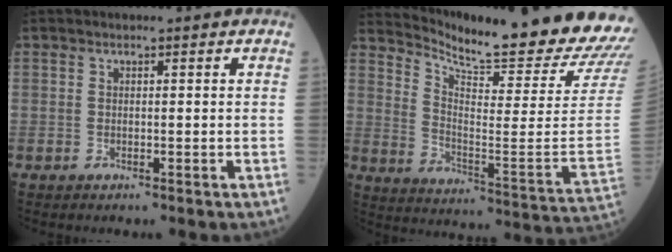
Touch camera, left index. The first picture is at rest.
{"total": 23.0, "force": [22.0, 0.0, 6.8], "torque": [-0.132, -0.128, 0.290]}